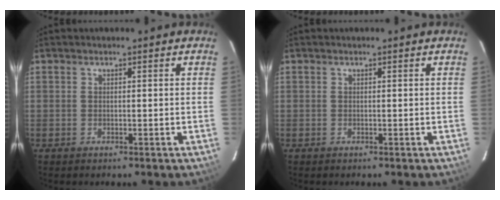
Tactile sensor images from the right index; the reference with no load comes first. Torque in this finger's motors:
{"motor_torque": [-0.01, 0.01, 0.00, 0.00]}